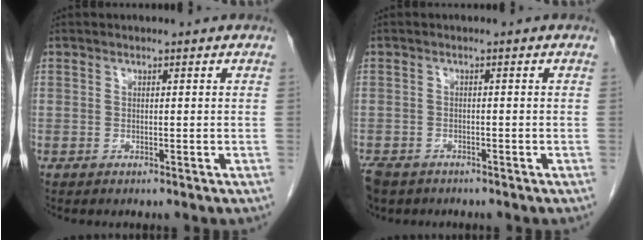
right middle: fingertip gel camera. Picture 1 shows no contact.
{"total": 5.9, "force": [-4.3, 3.4, 2.0], "torque": [-0.045, -0.007, -0.071]}